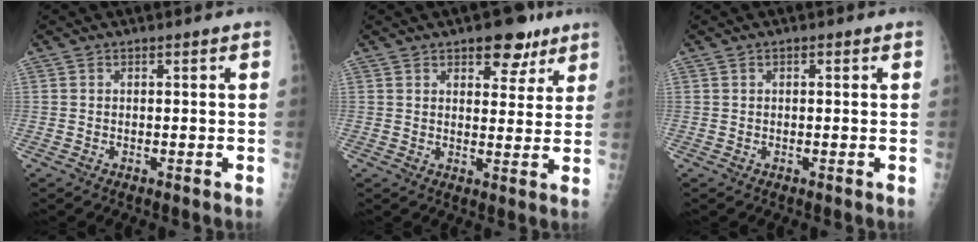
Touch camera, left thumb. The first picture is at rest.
{"total": 7.5, "force": [4.9, 4.0, 4.1], "torque": [-0.019, -0.022, 0.065]}
{"total": 0.6, "force": [0.2, 0.3, 0.4], "torque": [-0.004, 0.001, 0.001]}